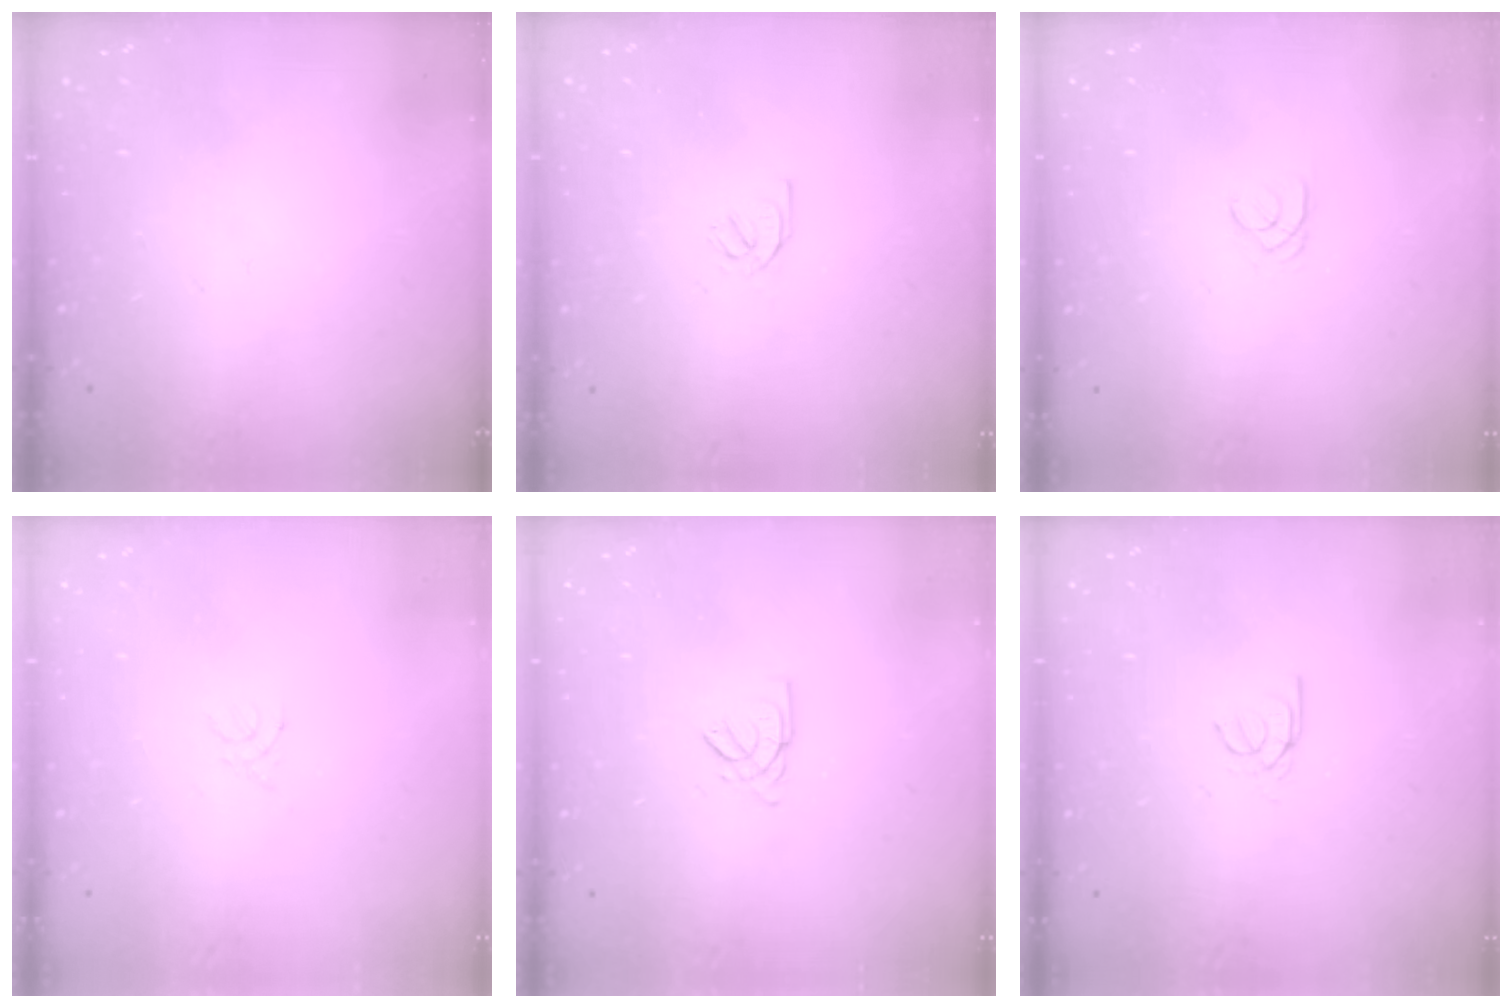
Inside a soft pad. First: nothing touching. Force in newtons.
{"total": 2.1, "press": 2.1, "slide": 0.2}
{"total": 1.8, "press": 1.7, "slide": 0.2}
{"total": 1.4, "press": 1.4, "slide": 0.3}
{"total": 2.6, "press": 2.6, "slide": 0.1}
{"total": 2.6, "press": 2.6, "slide": 0.3}